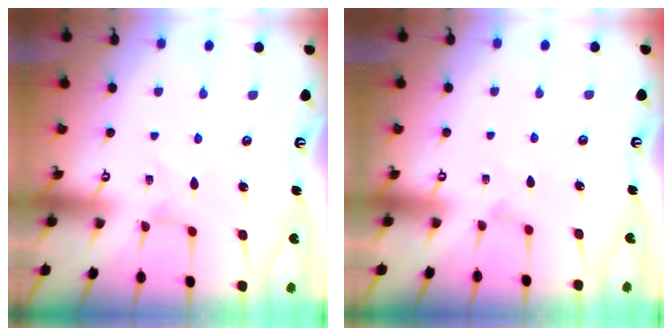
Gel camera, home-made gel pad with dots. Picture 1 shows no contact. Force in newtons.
{"total": 2.1, "press": 2.1, "slide": 0.4}